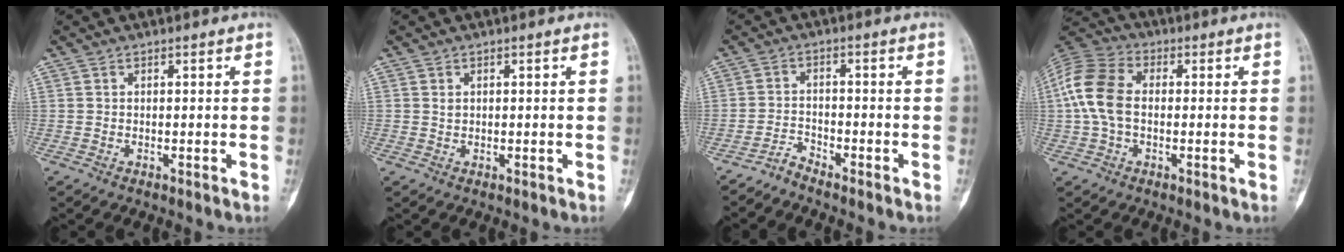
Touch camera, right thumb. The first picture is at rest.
{"total": 0.9, "force": [0.3, 0.7, 0.4], "torque": [0.001, 0.002, 0.005]}
{"total": 2.5, "force": [-2.5, 0.2, 0.2], "torque": [-0.003, 0.007, -0.053]}
{"total": 11.3, "force": [0.0, 7.6, 8.4], "torque": [-0.176, 0.029, -0.011]}